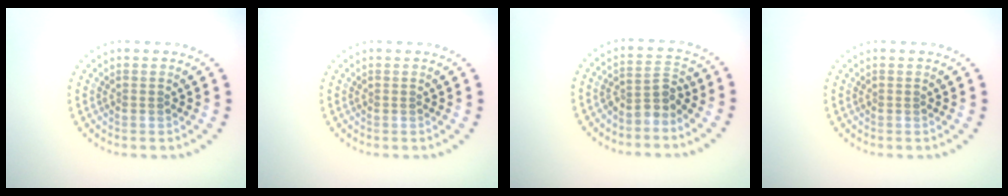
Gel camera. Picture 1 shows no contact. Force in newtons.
{"total": 0.0}
{"total": 2.5, "press": 1.9, "slide": 1.6}
{"total": 0.0}